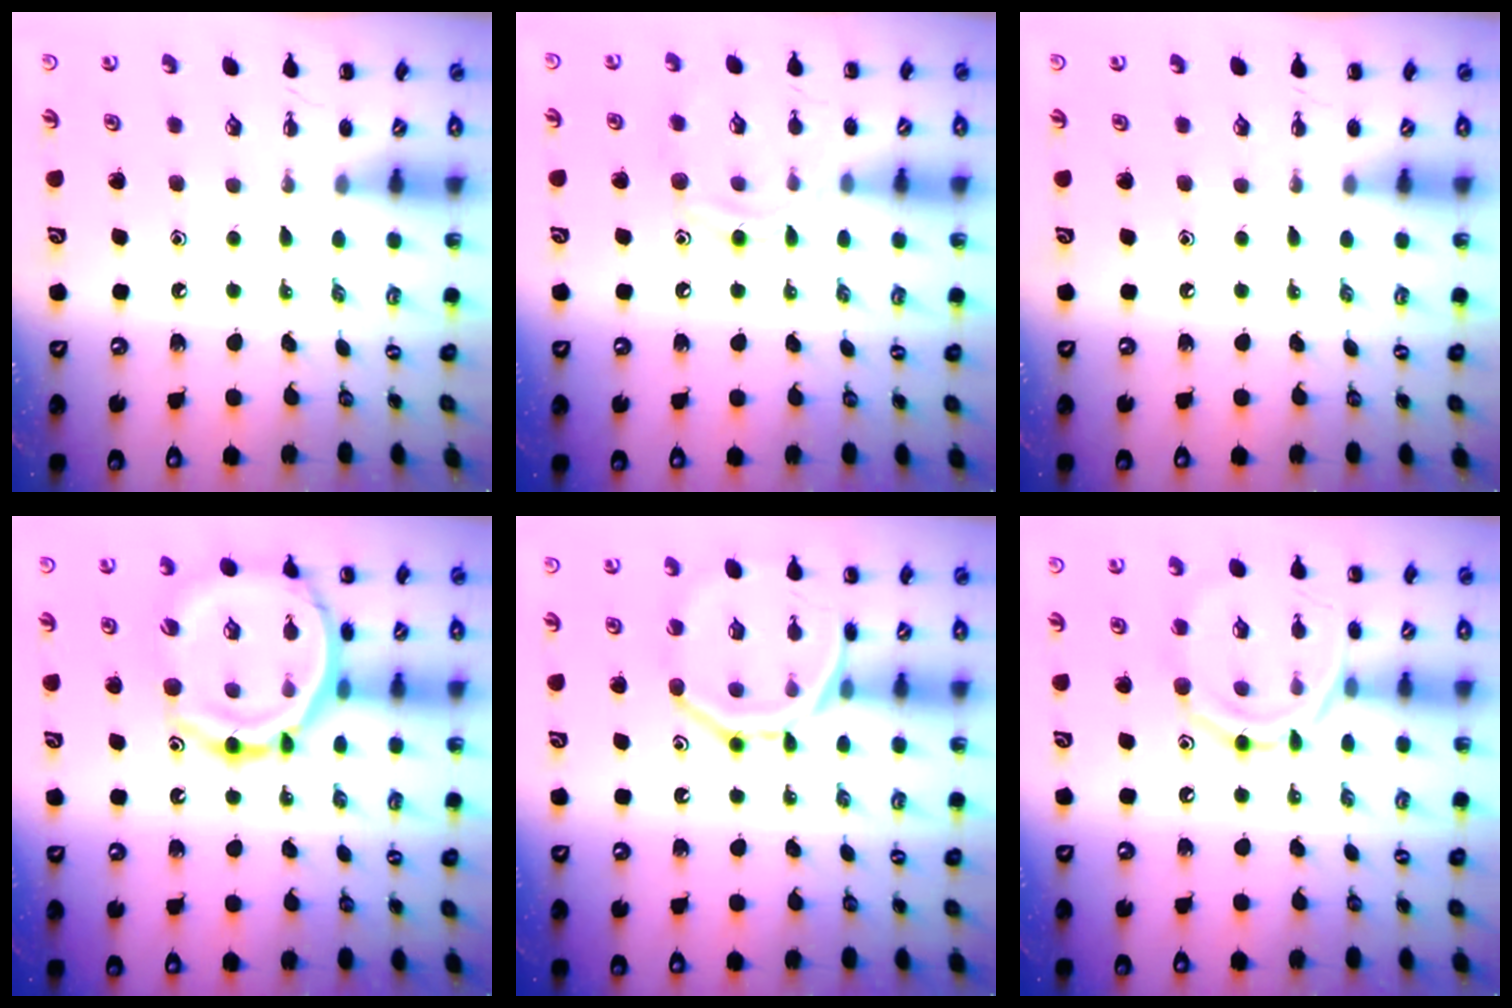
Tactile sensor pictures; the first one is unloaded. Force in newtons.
{"total": 9.0, "press": 8.9, "slide": 1.2}
{"total": 0.0}
{"total": 20.0, "press": 19.7, "slide": 3.3}
{"total": 14.7, "press": 14.7, "slide": 1.1}
{"total": 13.0, "press": 12.9, "slide": 1.0}